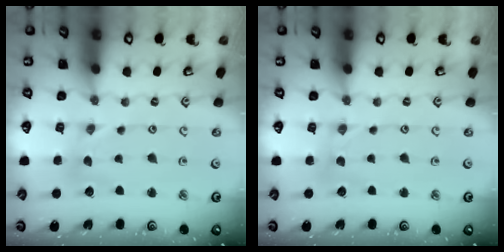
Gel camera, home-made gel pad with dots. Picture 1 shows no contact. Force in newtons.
{"total": 0.0}